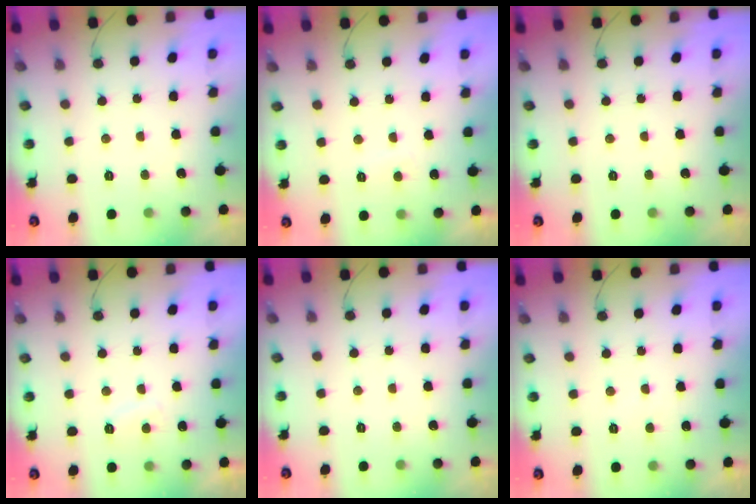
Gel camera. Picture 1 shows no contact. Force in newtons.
{"total": 0.6, "press": 0.3, "slide": 0.5}
{"total": 0.0}
{"total": 3.4, "press": 3.3, "slide": 0.8}
{"total": 0.0}
{"total": 1.1, "press": 1.0, "slide": 0.4}